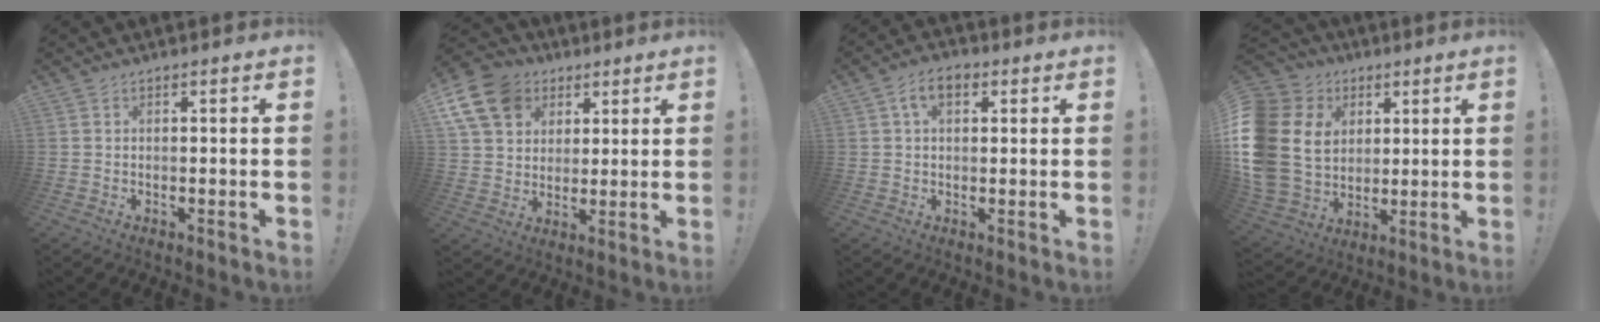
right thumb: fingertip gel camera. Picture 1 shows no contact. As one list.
[{"total": 14.4, "force": [6.3, 11.1, 6.6], "torque": [-0.108, -0.033, 0.125]}, {"total": 6.6, "force": [2.3, 3.7, 4.9], "torque": [-0.088, 0.012, 0.042]}, {"total": 20.4, "force": [3.4, 16.4, 11.7], "torque": [-0.246, -0.013, 0.080]}]